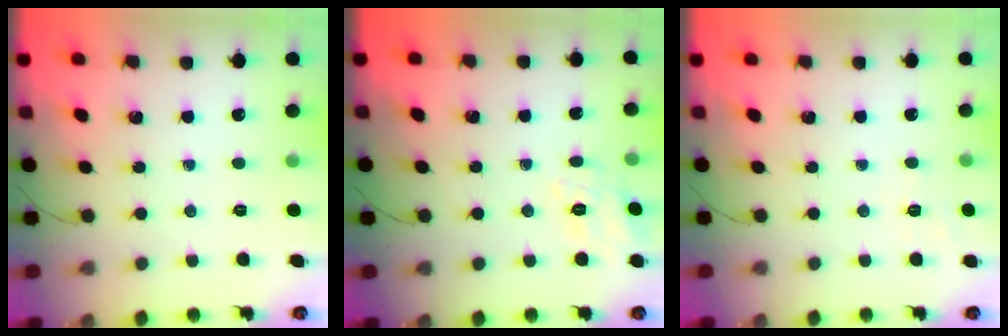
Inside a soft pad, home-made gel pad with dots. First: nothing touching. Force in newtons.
{"total": 6.1, "press": 5.9, "slide": 1.3}
{"total": 4.3, "press": 3.9, "slide": 1.8}